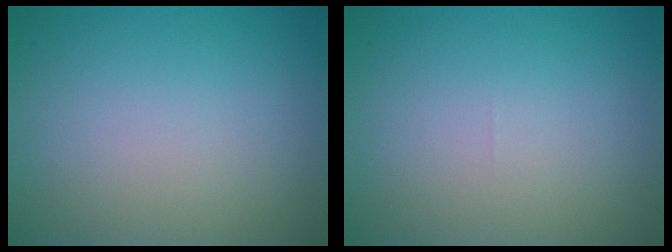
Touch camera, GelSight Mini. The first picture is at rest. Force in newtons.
{"total": 0.0}